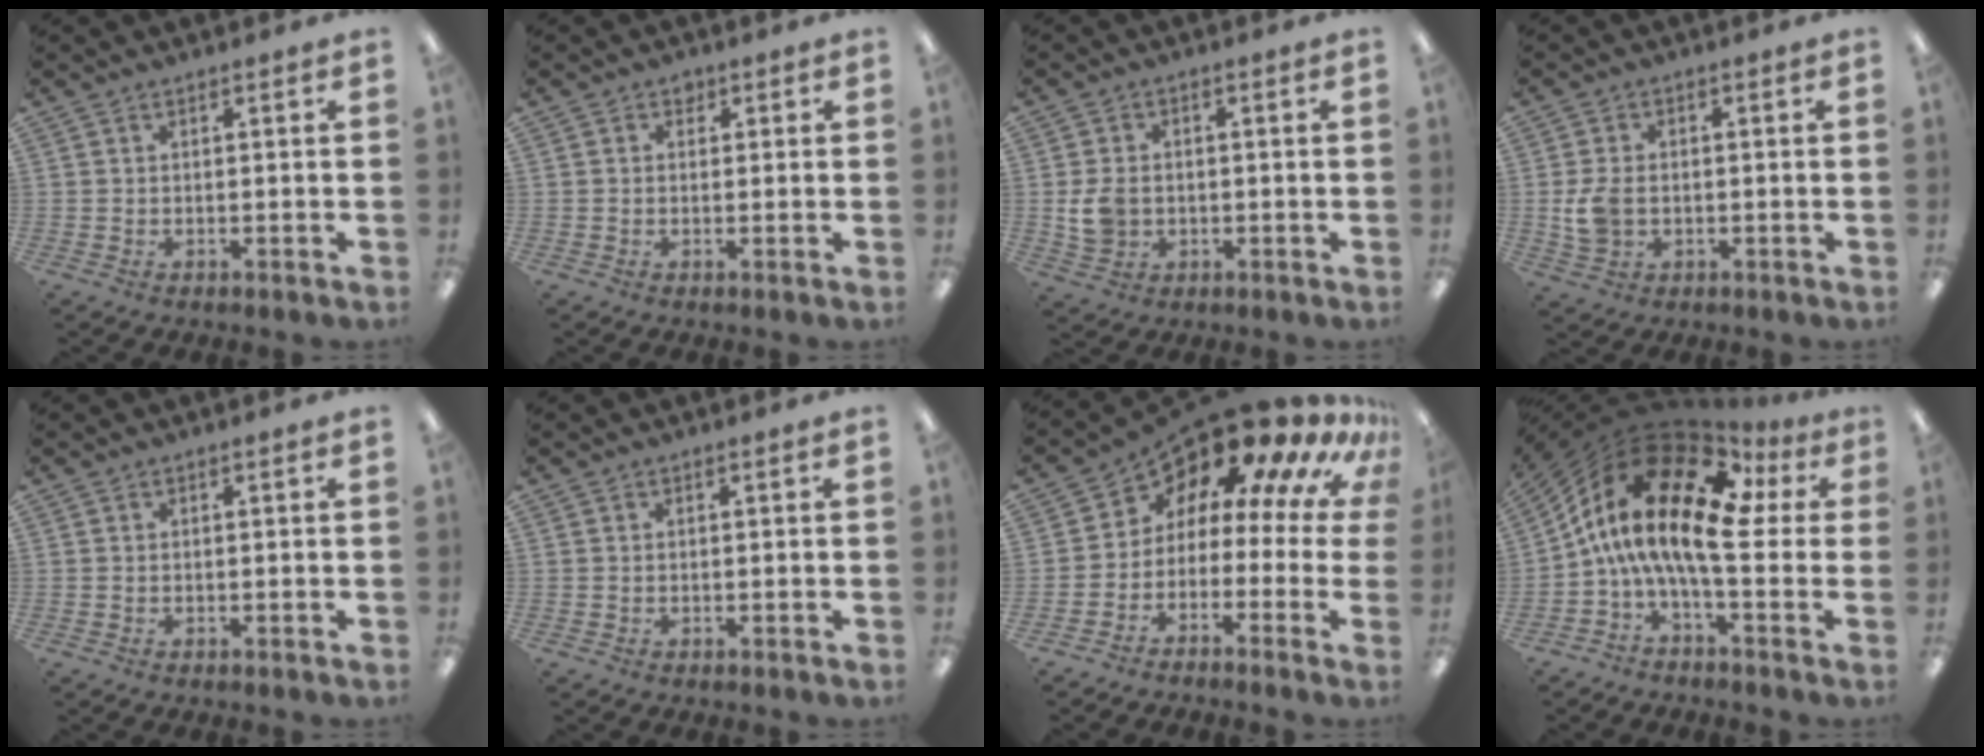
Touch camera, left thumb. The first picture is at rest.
{"total": 1.4, "force": [0.4, 1.1, 0.7], "torque": [-0.007, 0.001, 0.005]}
{"total": 6.1, "force": [-0.5, 4.9, 3.6], "torque": [-0.069, 0.004, -0.008]}
{"total": 6.4, "force": [-0.5, 4.6, 4.4], "torque": [-0.095, -0.002, -0.011]}
{"total": 0.0}
{"total": 0.0}
{"total": 12.6, "force": [9.6, 4.0, 7.2], "torque": [-0.121, -0.089, 0.152]}
{"total": 19.6, "force": [2.3, 8.7, 17.4], "torque": [-0.370, -0.024, 0.035]}